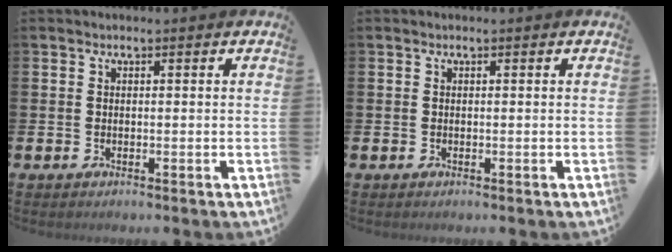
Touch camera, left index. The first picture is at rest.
{"total": 0.0}